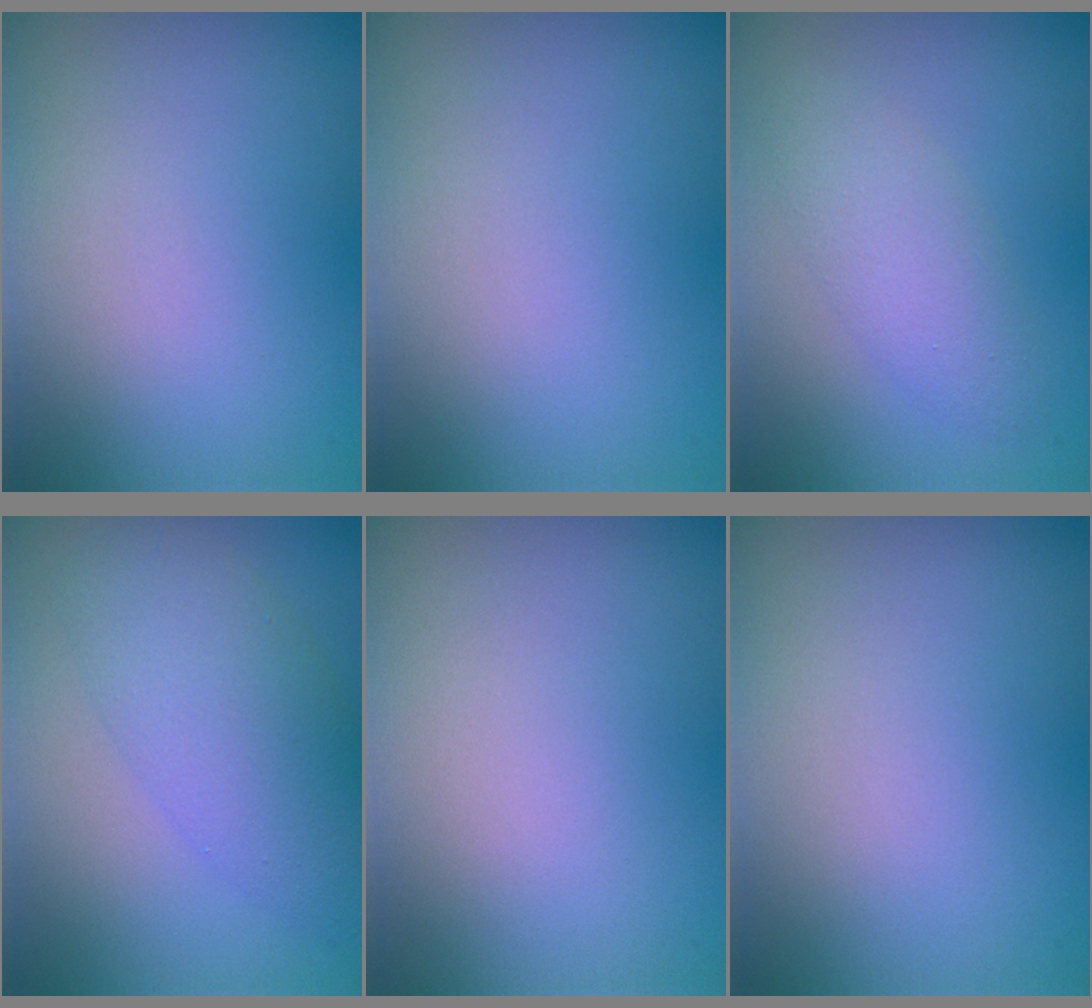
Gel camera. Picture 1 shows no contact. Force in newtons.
{"total": 0.0}
{"total": 2.7, "press": 2.7, "slide": 0.1}
{"total": 5.6, "press": 5.6, "slide": 0.4}
{"total": 0.0}
{"total": 0.0}